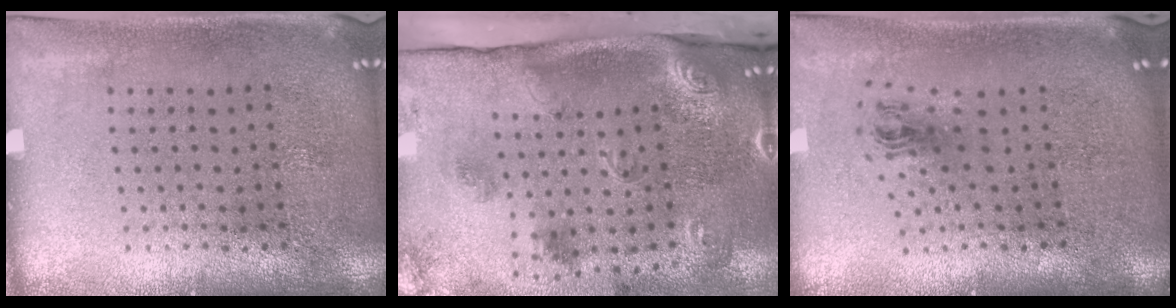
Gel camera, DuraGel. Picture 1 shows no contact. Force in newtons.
{"total": 3.3, "press": 2.1, "slide": 2.5}
{"total": 0.9, "press": 0.4, "slide": 0.8}